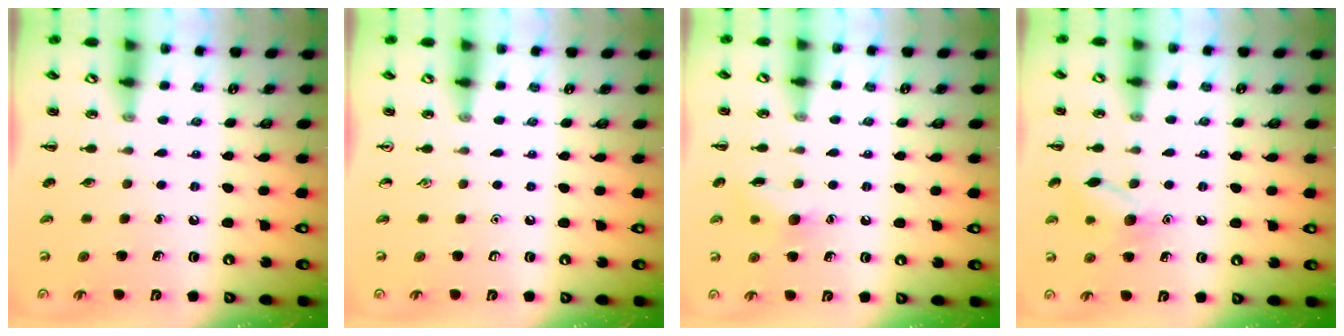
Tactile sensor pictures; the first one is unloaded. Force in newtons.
{"total": 0.0}
{"total": 8.1, "press": 8.0, "slide": 0.6}
{"total": 9.8, "press": 9.8, "slide": 0.5}